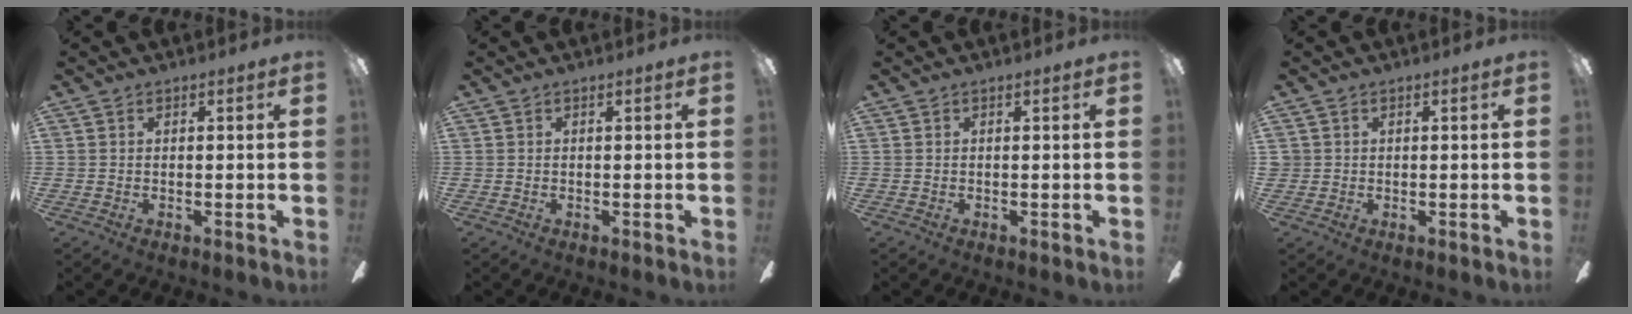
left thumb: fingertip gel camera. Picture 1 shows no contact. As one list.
[{"total": 0.0}, {"total": 0.0}, {"total": 1.3, "force": [0.3, 1.3, 0.1], "torque": [-0.003, 0.004, 0.003]}]